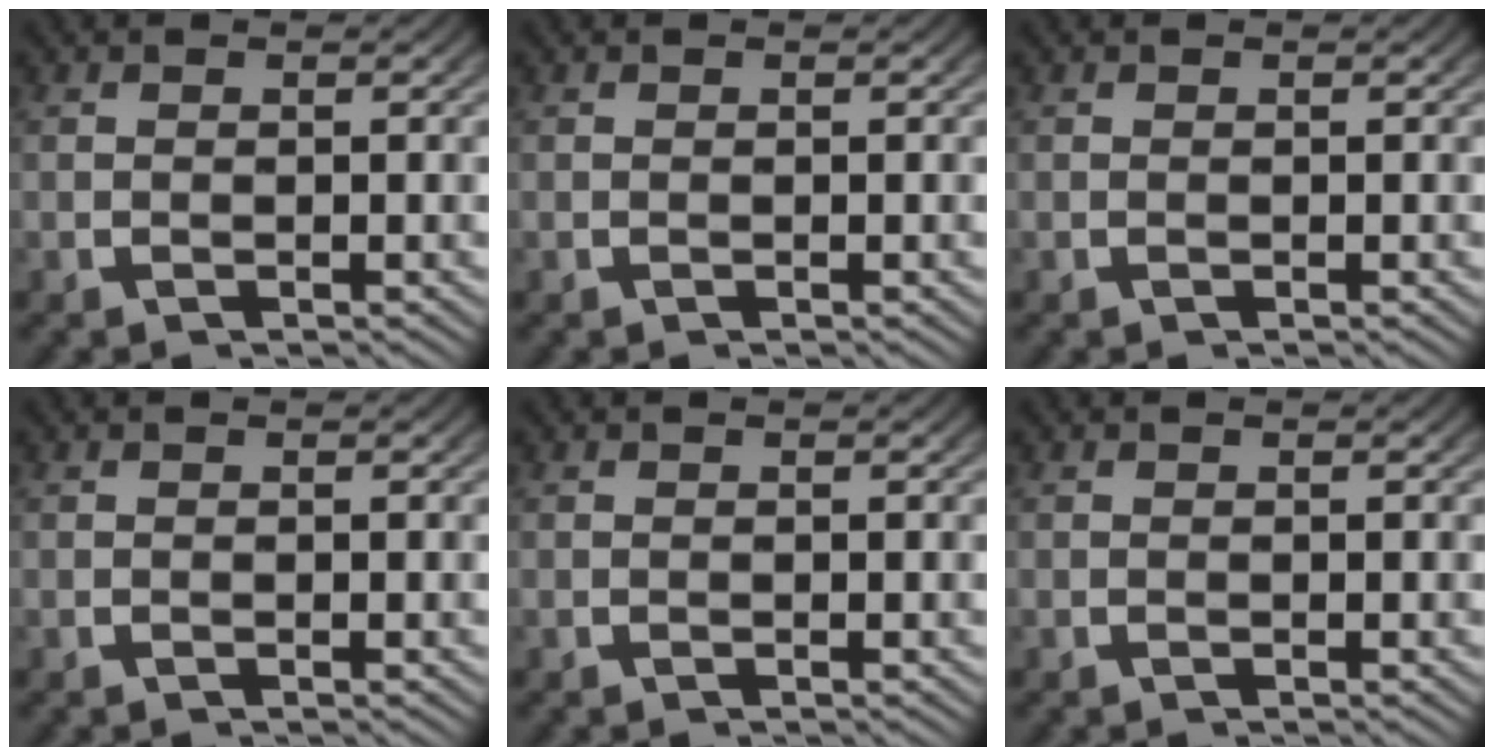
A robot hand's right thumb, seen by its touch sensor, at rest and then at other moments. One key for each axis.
{"total": 0.0}
{"total": 0.0}
{"total": 0.0}
{"total": 0.0}
{"total": 0.0}